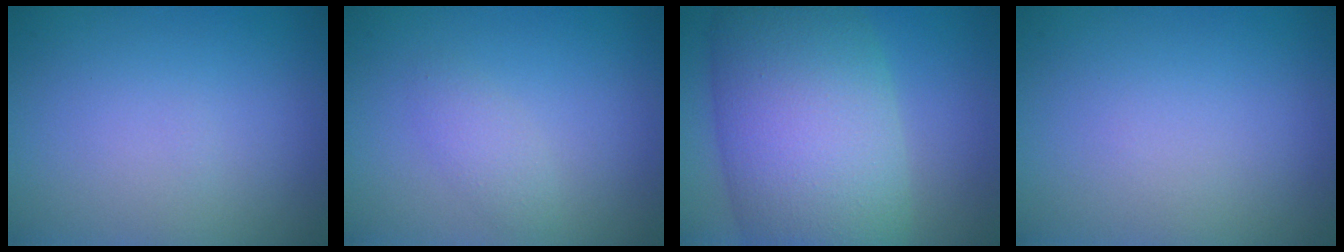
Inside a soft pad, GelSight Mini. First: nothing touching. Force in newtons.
{"total": 1.5, "press": 1.5, "slide": 0.0}
{"total": 13.7, "press": 13.7, "slide": 0.5}
{"total": 0.0}